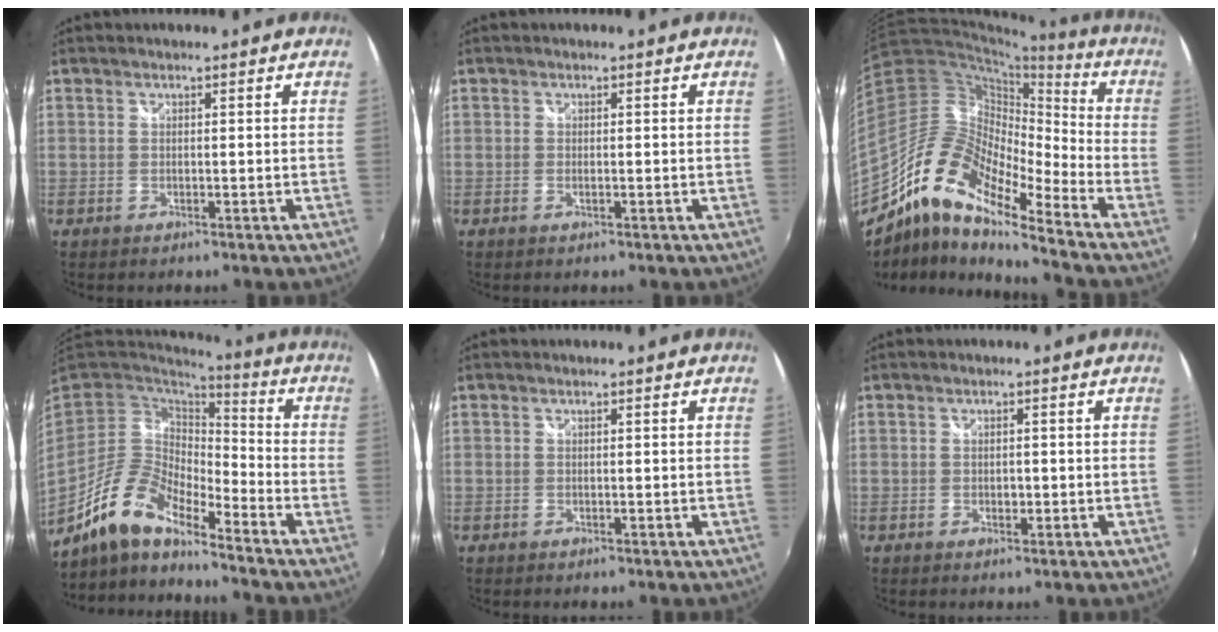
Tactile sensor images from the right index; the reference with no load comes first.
{"total": 0.6, "force": [-0.2, 0.2, 0.6], "torque": [-0.012, -0.001, -0.005]}
{"total": 15.0, "force": [-10.2, 3.7, 10.3], "torque": [-0.167, 0.006, -0.212]}
{"total": 12.2, "force": [-9.5, 3.2, 7.1], "torque": [-0.135, 0.001, -0.187]}
{"total": 0.0}
{"total": 1.2, "force": [-0.2, 0.8, 0.8], "torque": [-0.013, 0.001, -0.005]}